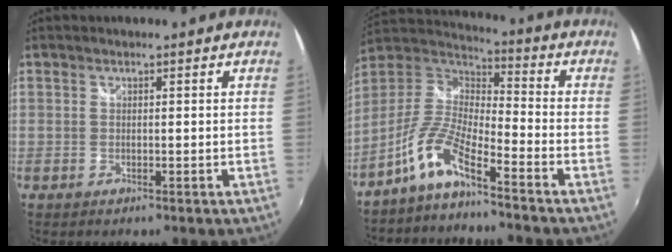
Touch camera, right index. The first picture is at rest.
{"total": 9.8, "force": [-6.8, 2.0, 6.8], "torque": [-0.152, 0.010, -0.142]}